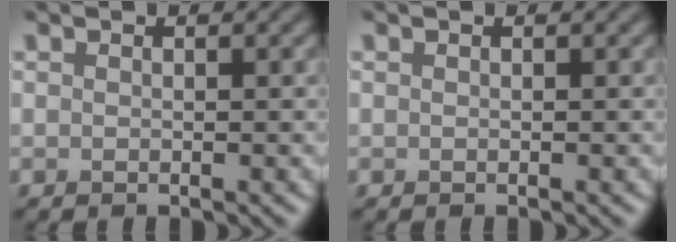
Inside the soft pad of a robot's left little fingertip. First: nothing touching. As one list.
[{"total": 0.0}]